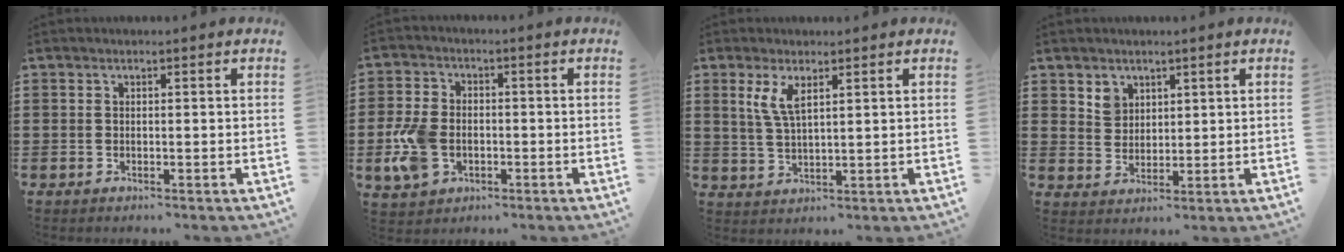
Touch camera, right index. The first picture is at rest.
{"total": 7.6, "force": [-1.8, 5.1, 5.3], "torque": [-0.134, 0.001, -0.037]}
{"total": 4.4, "force": [2.0, 1.5, 3.6], "torque": [-0.077, 0.004, 0.035]}
{"total": 3.3, "force": [2.1, 2.5, 0.3], "torque": [-0.009, 0.007, 0.040]}